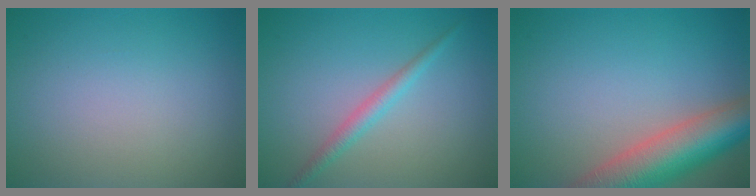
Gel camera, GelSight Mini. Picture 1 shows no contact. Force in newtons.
{"total": 1.8, "press": 1.8, "slide": 0.0}
{"total": 8.9, "press": 8.8, "slide": 0.7}